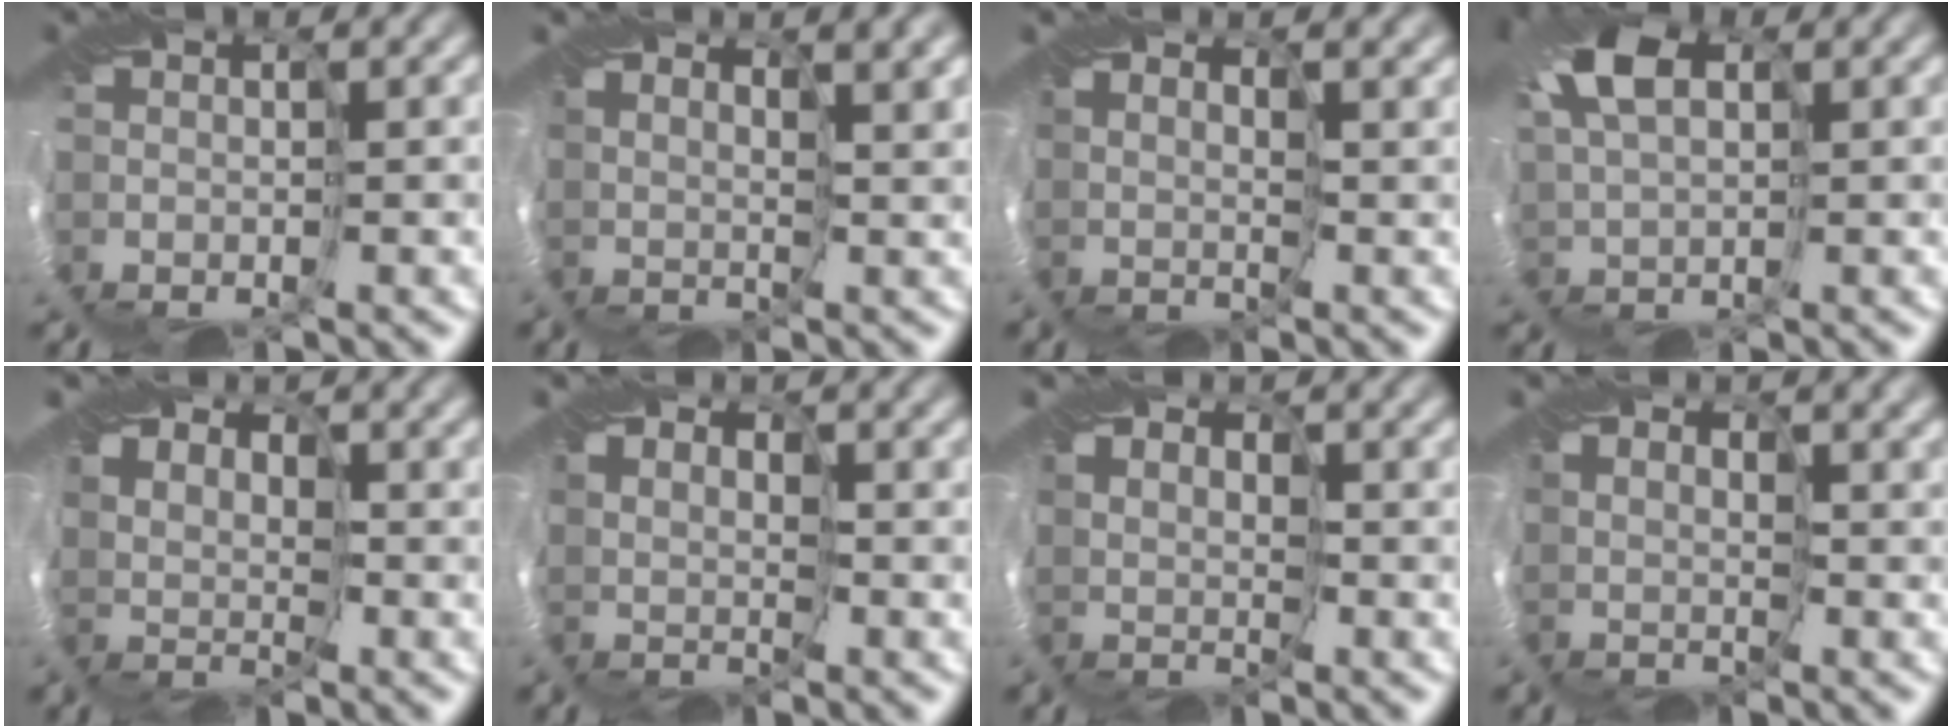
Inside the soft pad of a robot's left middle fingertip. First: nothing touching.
{"total": 3.9, "force": [3.6, 1.0, 1.0], "torque": [-0.024, 0.006, 0.069]}
{"total": 2.6, "force": [2.5, 0.6, -0.2], "torque": [-0.005, 0.004, 0.050]}
{"total": 4.8, "force": [2.5, 2.5, 3.3], "torque": [-0.095, 0.024, 0.043]}
{"total": 4.0, "force": [3.2, 2.2, 1.1], "torque": [-0.027, 0.003, 0.047]}
{"total": 2.0, "force": [1.7, 1.0, -0.5], "torque": [0.006, -0.003, 0.034]}
{"total": 2.2, "force": [1.9, 1.1, -0.3], "torque": [0.001, -0.003, 0.037]}
{"total": 1.8, "force": [1.7, 0.5, -0.4], "torque": [0.000, 0.004, 0.036]}